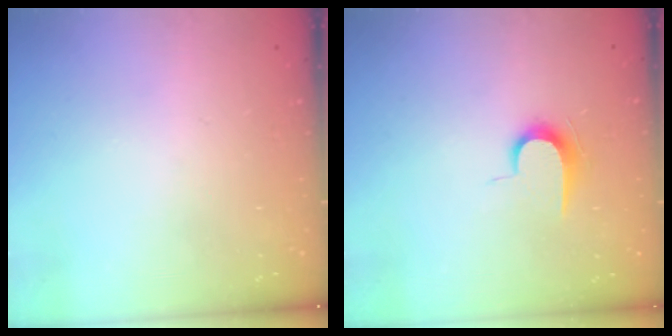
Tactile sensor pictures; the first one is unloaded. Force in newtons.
{"total": 7.2, "press": 7.1, "slide": 0.7}